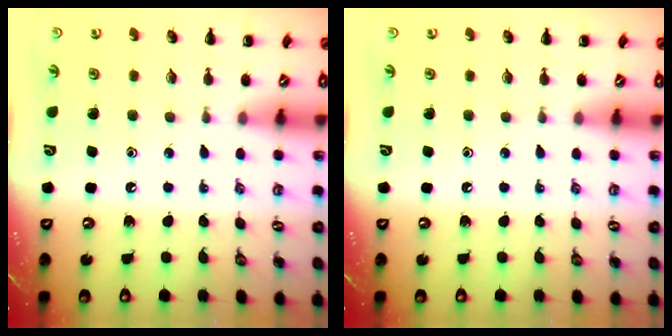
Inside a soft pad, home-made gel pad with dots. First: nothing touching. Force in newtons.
{"total": 0.0}